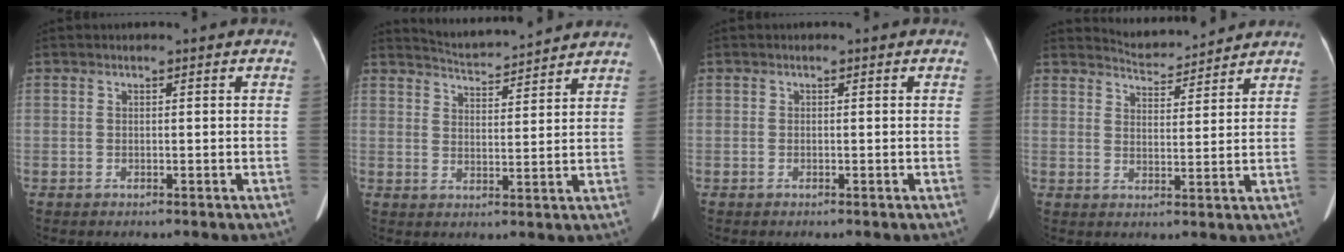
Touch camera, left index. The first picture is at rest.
{"total": 8.7, "force": [8.6, -0.2, 1.6], "torque": [-0.042, 0.017, 0.130]}
{"total": 0.0}
{"total": 6.4, "force": [6.3, 0.4, 0.0], "torque": [-0.011, 0.009, 0.098]}